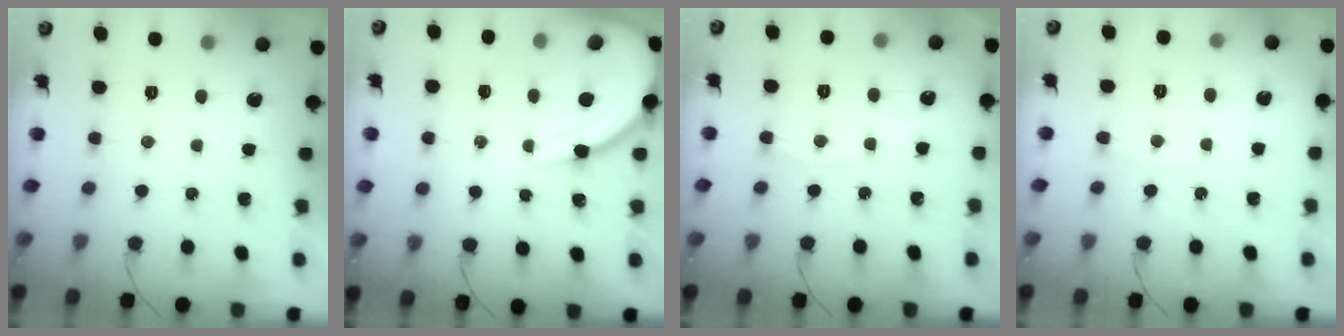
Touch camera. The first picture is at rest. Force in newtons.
{"total": 11.5, "press": 11.4, "slide": 0.9}
{"total": 4.4, "press": 4.3, "slide": 0.7}
{"total": 3.3, "press": 3.3, "slide": 0.4}